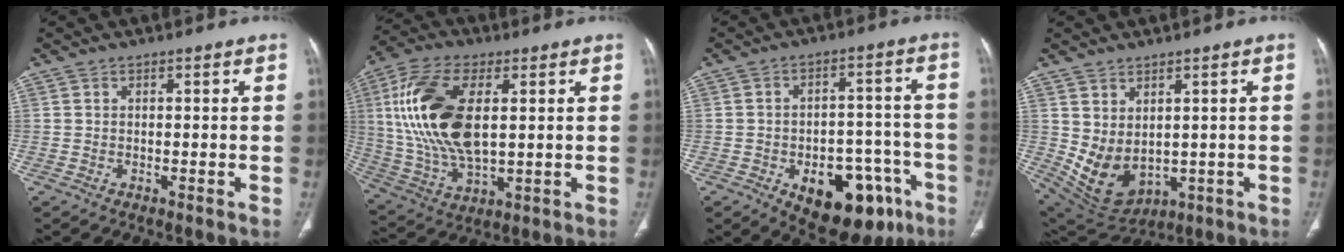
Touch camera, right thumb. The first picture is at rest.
{"total": 19.4, "force": [3.4, 9.6, 16.6], "torque": [-0.349, -0.008, 0.068]}
{"total": 17.8, "force": [-8.2, 10.0, 12.3], "torque": [-0.129, 0.047, -0.098]}
{"total": 9.6, "force": [0.5, 6.5, 7.0], "torque": [-0.115, -0.014, 0.046]}